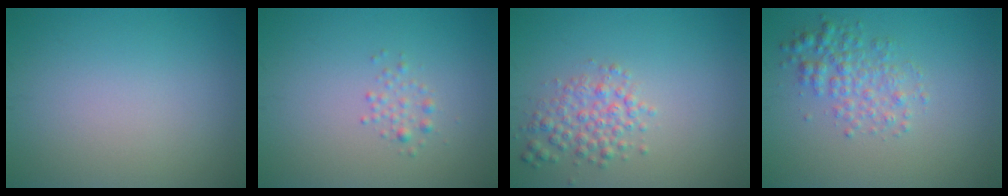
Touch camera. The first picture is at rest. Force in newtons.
{"total": 1.2, "press": 1.2, "slide": 0.0}
{"total": 2.8, "press": 2.8, "slide": 0.1}
{"total": 2.9, "press": 2.9, "slide": 0.0}